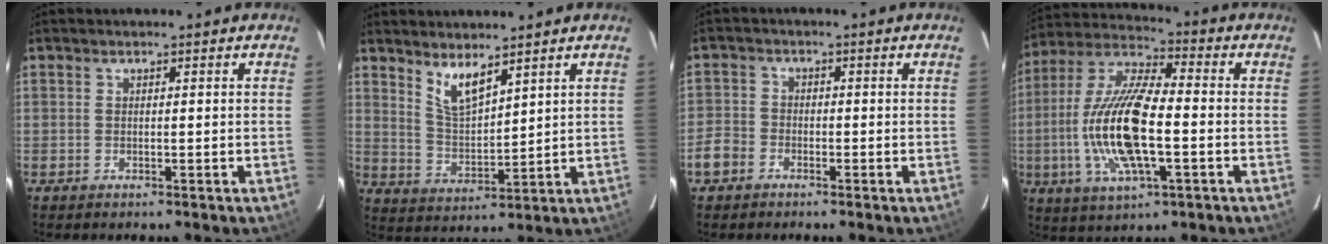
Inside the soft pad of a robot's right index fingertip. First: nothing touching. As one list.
[{"total": 6.7, "force": [4.8, 1.9, 4.2], "torque": [-0.079, -0.008, 0.100]}, {"total": 4.8, "force": [-2.7, 3.8, 1.3], "torque": [-0.029, 0.013, -0.057]}, {"total": 17.6, "force": [-3.1, 5.6, 16.4], "torque": [-0.334, -0.002, -0.064]}]